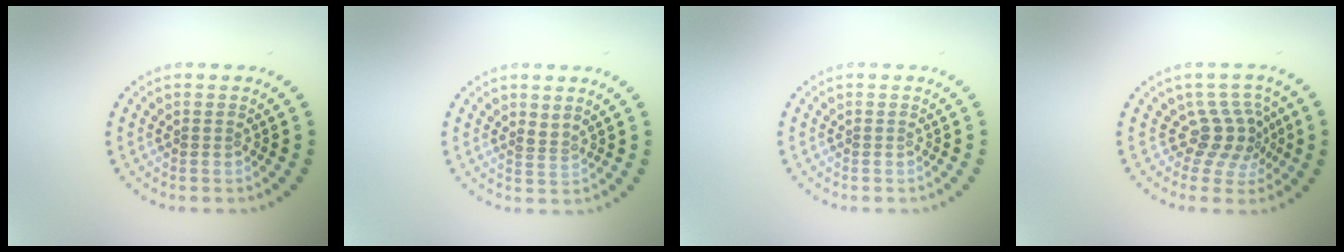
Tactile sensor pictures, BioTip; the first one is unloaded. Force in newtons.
{"total": 1.0, "press": 0.4, "slide": 0.9}
{"total": 0.0}
{"total": 3.5, "press": 2.4, "slide": 2.5}